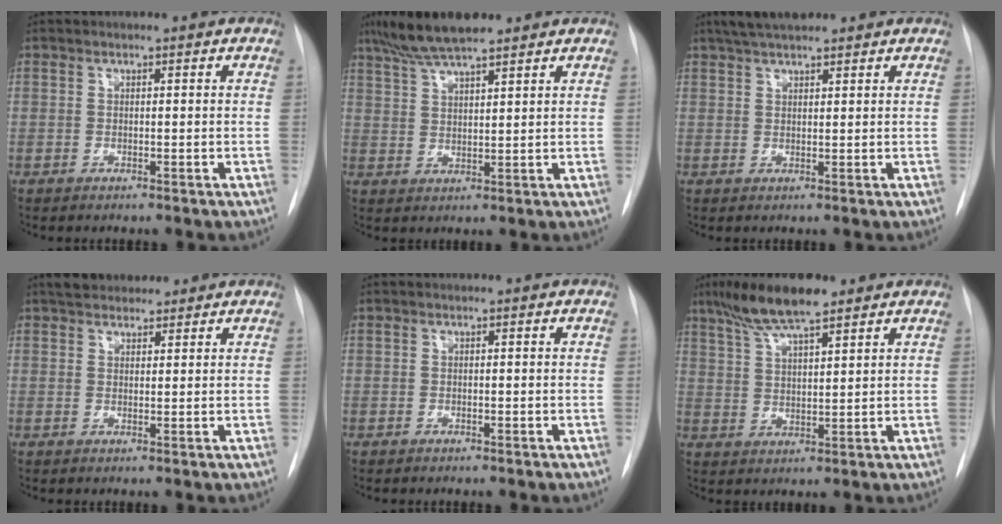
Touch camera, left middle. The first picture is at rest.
{"total": 8.6, "force": [6.9, 1.1, 5.0], "torque": [-0.097, 0.019, 0.124]}
{"total": 5.6, "force": [4.6, 1.2, 2.9], "torque": [-0.054, 0.023, 0.080]}
{"total": 5.5, "force": [4.7, 2.2, 1.9], "torque": [-0.022, 0.021, 0.077]}
{"total": 0.0}
{"total": 9.9, "force": [7.2, 1.5, 6.6], "torque": [-0.130, 0.013, 0.132]}